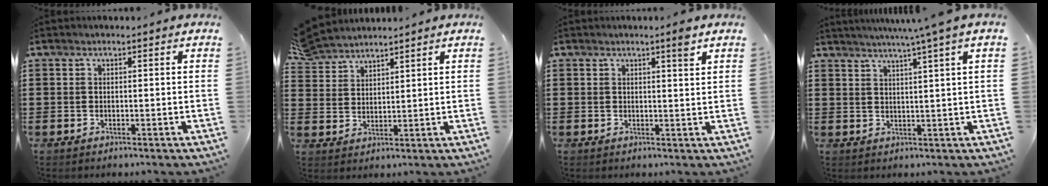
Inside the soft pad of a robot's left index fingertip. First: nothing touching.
{"total": 4.2, "force": [4.0, 1.4, 0.2], "torque": [-0.020, -0.008, 0.077]}
{"total": 2.9, "force": [2.0, 0.0, 2.1], "torque": [-0.028, -0.007, 0.030]}
{"total": 3.9, "force": [2.9, -1.4, 2.3], "torque": [-0.049, -0.012, 0.046]}